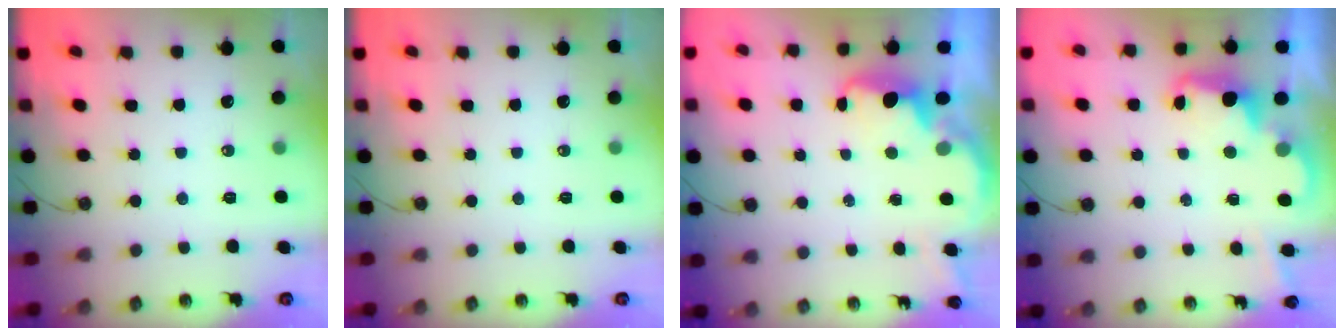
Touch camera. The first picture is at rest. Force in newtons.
{"total": 0.0}
{"total": 2.8, "press": 2.8, "slide": 0.6}
{"total": 2.4, "press": 2.3, "slide": 0.7}